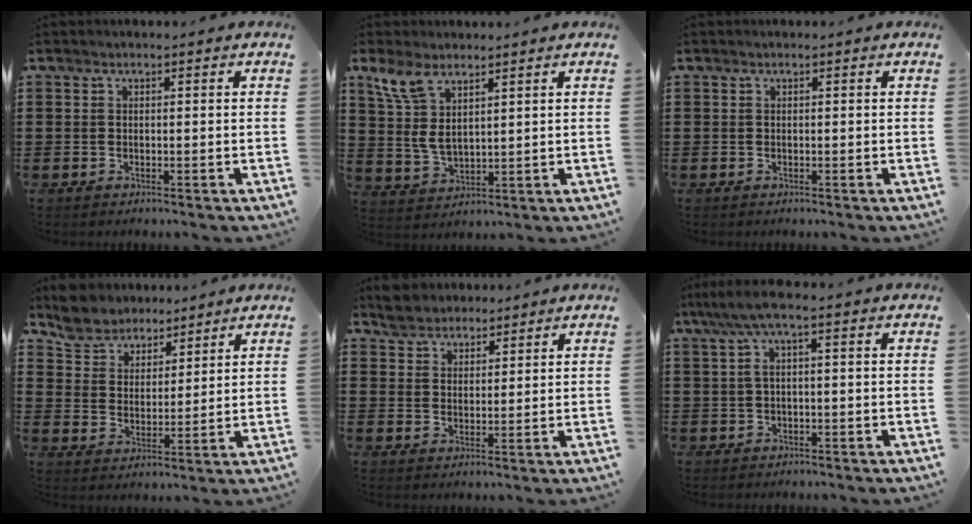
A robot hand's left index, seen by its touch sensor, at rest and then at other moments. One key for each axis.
{"total": 6.9, "fx": 3.9, "fy": 3.2, "fz": 4.7, "tx": -0.111, "ty": -0.003, "tz": 0.070}
{"total": 0.0}
{"total": 5.9, "fx": 5.5, "fy": 2.1, "fz": 0.0, "tx": -0.031, "ty": -0.018, "tz": 0.103}
{"total": 4.1, "fx": 3.7, "fy": 1.8, "fz": 0.0, "tx": -0.016, "ty": 0.001, "tz": 0.072}
{"total": 4.0, "fx": 0.1, "fy": 0.6, "fz": 3.9, "tx": -0.087, "ty": -0.002, "tz": -0.006}